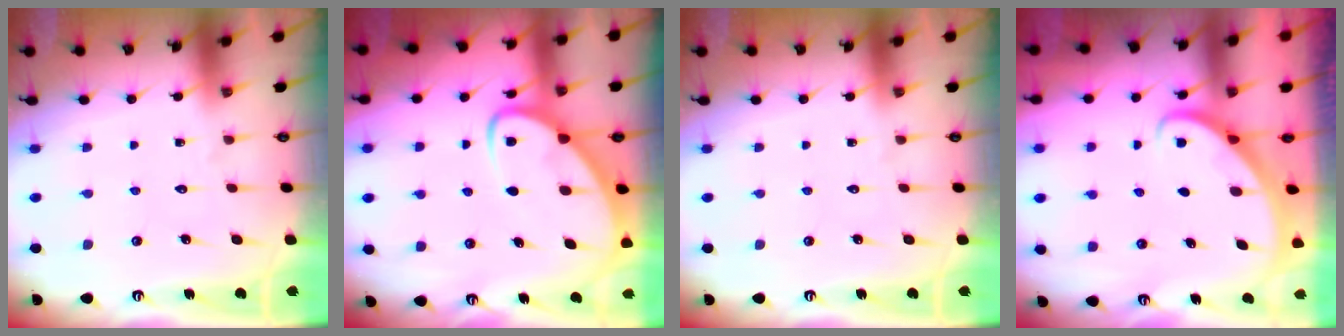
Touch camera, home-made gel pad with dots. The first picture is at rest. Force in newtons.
{"total": 5.8, "press": 5.8, "slide": 0.6}
{"total": 0.0}
{"total": 2.8, "press": 2.8, "slide": 0.2}